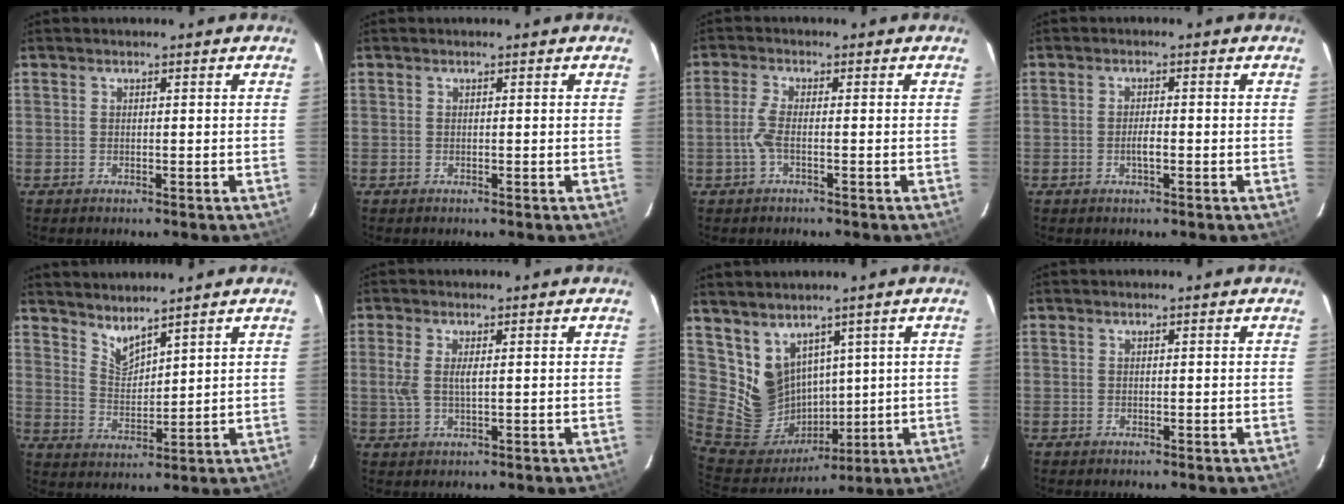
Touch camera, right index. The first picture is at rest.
{"total": 0.0}
{"total": 3.1, "force": [-1.0, 0.4, 2.9], "torque": [-0.072, 0.001, -0.020]}
{"total": 2.1, "force": [-0.6, 0.6, 1.9], "torque": [-0.036, 0.001, -0.011]}
{"total": 5.2, "force": [4.7, 1.0, 2.1], "torque": [-0.035, -0.007, 0.090]}
{"total": 3.8, "force": [0.7, 1.3, 3.5], "torque": [-0.079, 0.000, 0.012]}
{"total": 11.6, "force": [6.1, 9.3, 3.4], "torque": [-0.080, -0.004, 0.150]}
{"total": 0.0}